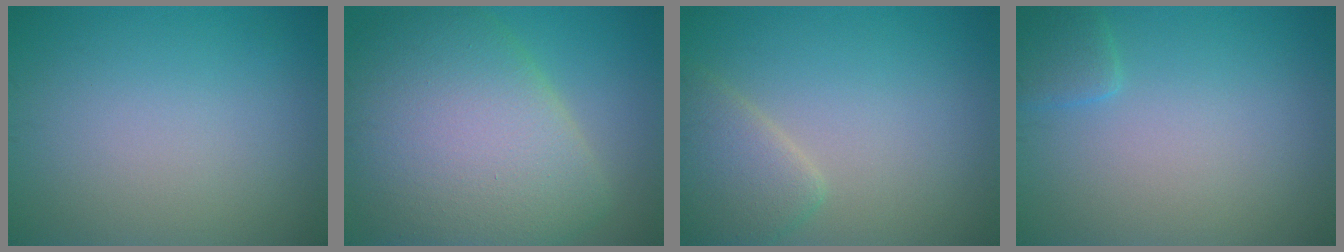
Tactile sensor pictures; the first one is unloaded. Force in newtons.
{"total": 11.5, "press": 11.5, "slide": 0.9}
{"total": 3.4, "press": 3.4, "slide": 0.2}
{"total": 1.6, "press": 1.6, "slide": 0.1}